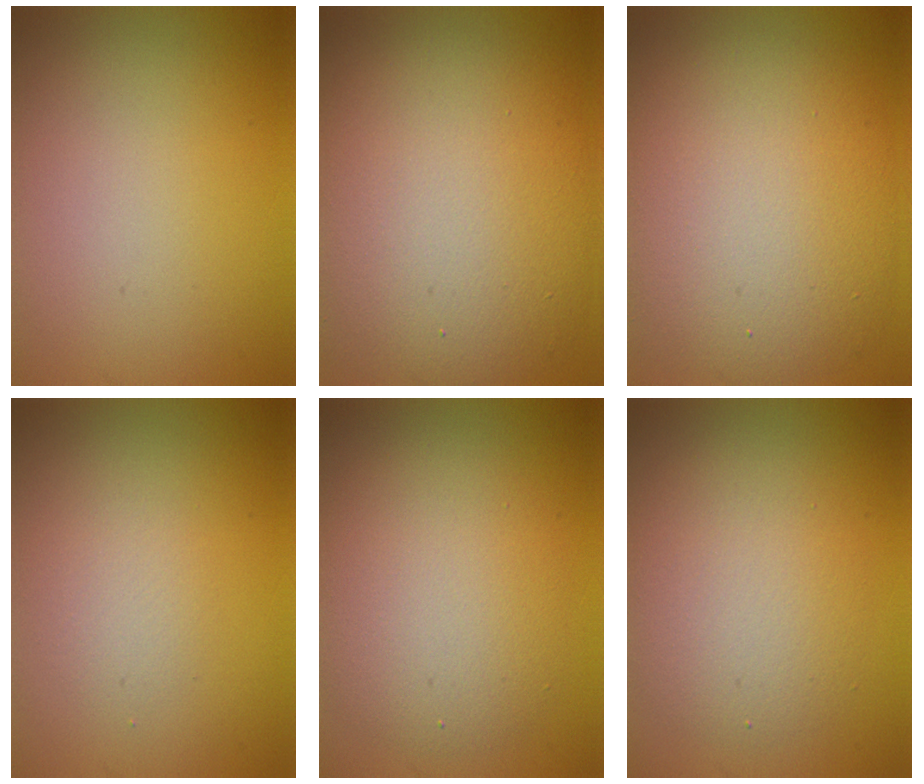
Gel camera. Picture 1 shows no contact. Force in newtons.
{"total": 13.9, "press": 13.9, "slide": 1.1}
{"total": 12.1, "press": 12.1, "slide": 0.6}
{"total": 1.7, "press": 1.7, "slide": 0.1}
{"total": 5.6, "press": 5.6, "slide": 0.5}
{"total": 4.5, "press": 4.5, "slide": 0.1}